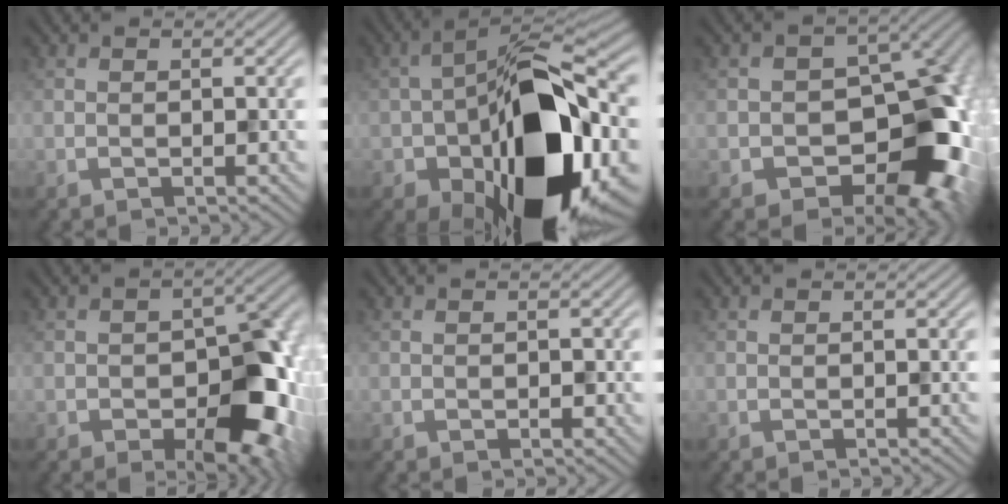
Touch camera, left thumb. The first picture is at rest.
{"total": 20.7, "force": [-7.5, 11.1, 15.8], "torque": [-0.266, -0.046, -0.109]}
{"total": 14.9, "force": [-4.3, 10.2, 9.9], "torque": [-0.107, -0.024, -0.068]}
{"total": 12.0, "force": [-3.6, 7.4, 8.8], "torque": [-0.095, -0.021, -0.044]}
{"total": 0.8, "force": [-0.1, 0.6, 0.4], "torque": [-0.005, -0.007, -0.001]}
{"total": 0.0}